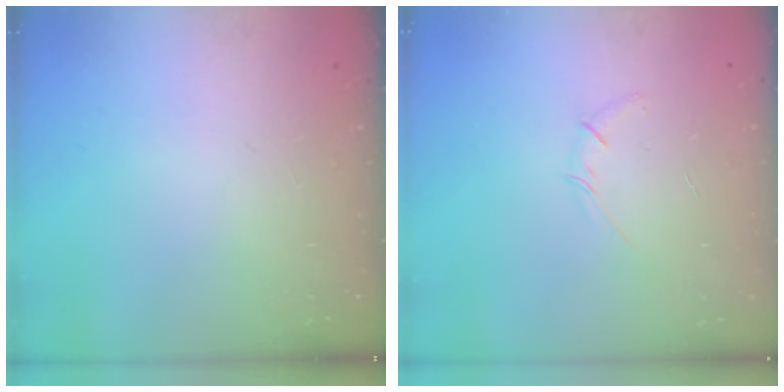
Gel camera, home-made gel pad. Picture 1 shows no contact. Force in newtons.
{"total": 3.7, "press": 3.6, "slide": 0.9}